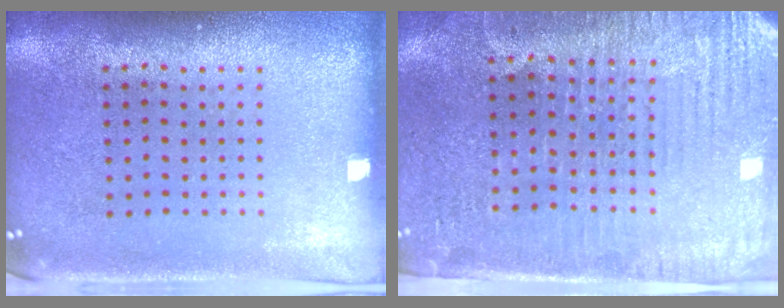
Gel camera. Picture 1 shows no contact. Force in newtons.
{"total": 3.2, "press": 2.9, "slide": 1.3}